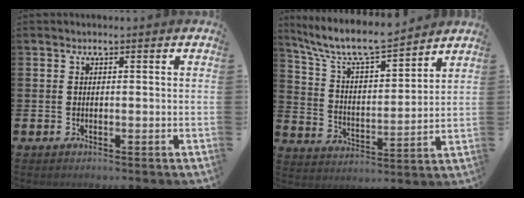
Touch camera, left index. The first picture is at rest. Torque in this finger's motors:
{"motor_torque": [0.97, -1.17, 0.36, 0.21]}